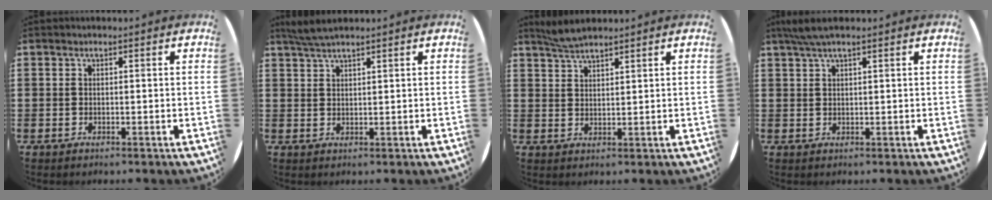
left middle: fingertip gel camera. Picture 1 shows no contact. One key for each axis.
{"total": 2.7, "fx": 2.3, "fy": 0.2, "fz": 1.2, "tx": -0.028, "ty": 0.004, "tz": 0.043}
{"total": 3.3, "fx": 3.1, "fy": 0.2, "fz": 0.9, "tx": -0.025, "ty": -0.001, "tz": 0.058}
{"total": 2.5, "fx": 1.9, "fy": 0.2, "fz": 1.7, "tx": -0.035, "ty": 0.005, "tz": 0.033}